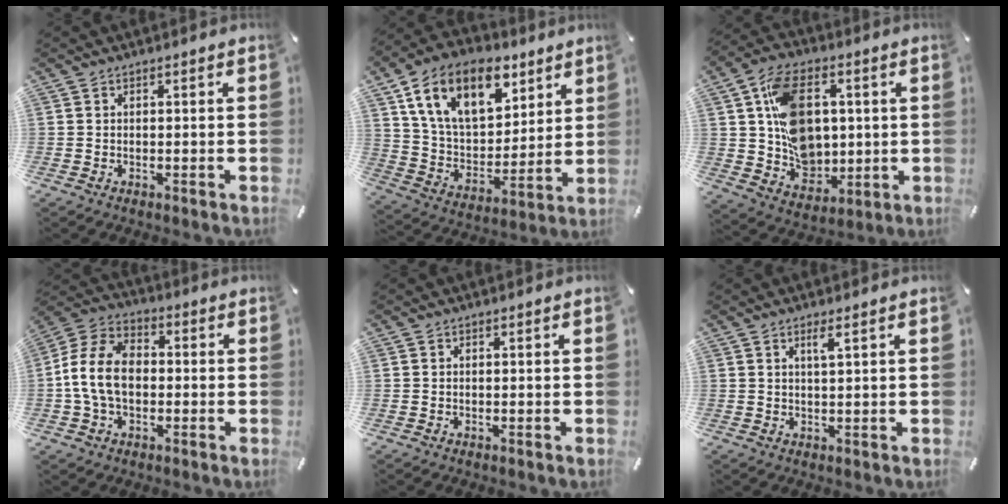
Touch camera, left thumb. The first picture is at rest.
{"total": 18.6, "force": [10.4, 11.3, 10.4], "torque": [-0.210, -0.043, 0.188]}
{"total": 15.6, "force": [2.8, 11.8, 9.8], "torque": [-0.182, 0.011, 0.060]}
{"total": 12.1, "force": [-1.4, 8.5, 8.4], "torque": [-0.192, 0.015, -0.026]}
{"total": 0.0}
{"total": 2.3, "force": [1.3, 0.1, 1.9], "torque": [-0.041, -0.002, 0.021]}